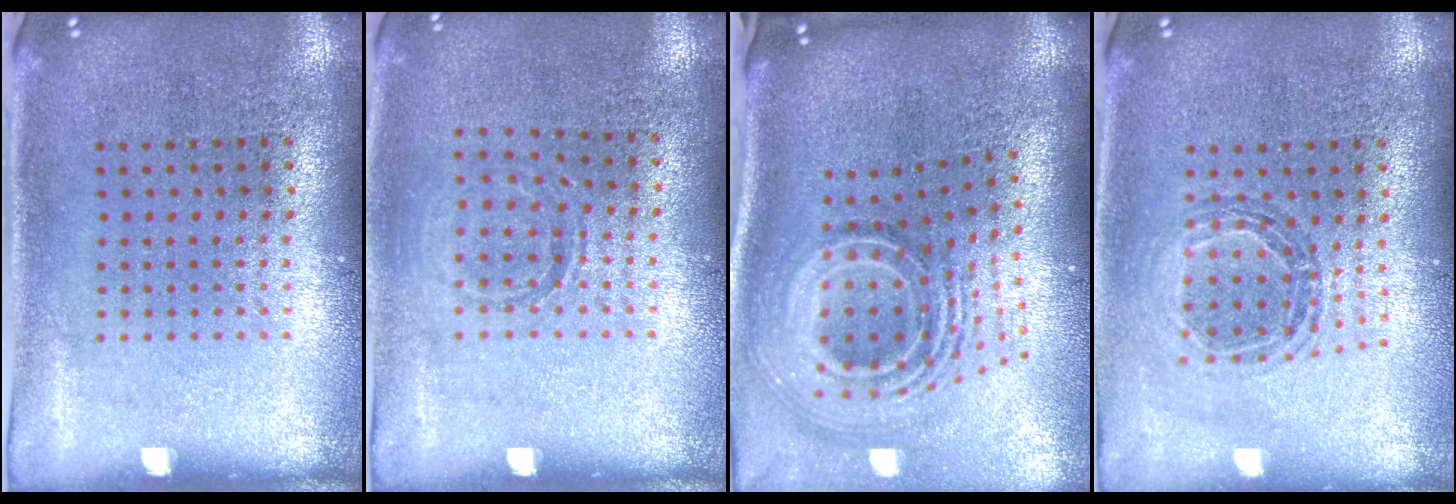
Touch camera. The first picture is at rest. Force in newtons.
{"total": 0.8, "press": 0.8, "slide": 0.3}
{"total": 2.9, "press": 1.8, "slide": 2.2}
{"total": 0.5, "press": 0.5, "slide": 0.0}